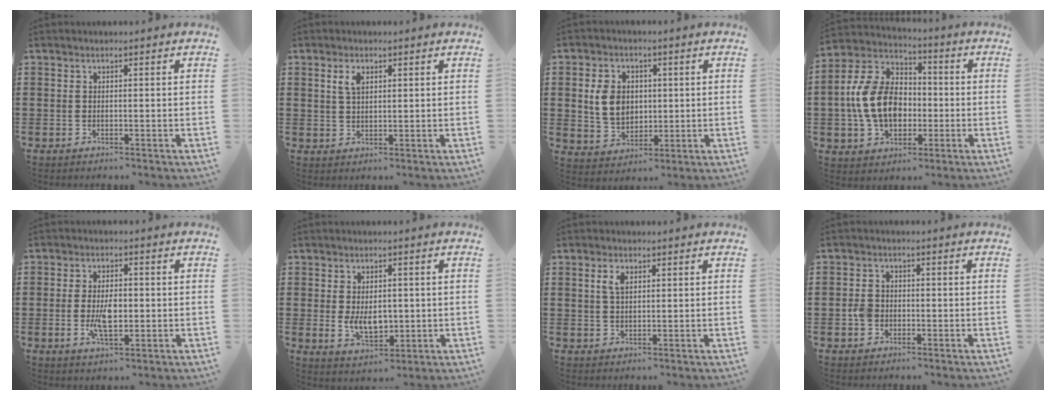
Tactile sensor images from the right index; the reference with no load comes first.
{"total": 2.6, "force": [1.3, 1.3, 1.9], "torque": [-0.042, 0.005, 0.022]}
{"total": 6.7, "force": [0.9, 5.2, 4.2], "torque": [-0.101, 0.008, 0.010]}
{"total": 12.6, "force": [-1.5, 9.0, 8.8], "torque": [-0.218, 0.014, -0.031]}
{"total": 5.3, "force": [-0.7, 2.4, 4.7], "torque": [-0.090, -0.004, -0.017]}
{"total": 5.6, "force": [-0.1, 3.5, 4.3], "torque": [-0.060, 0.000, -0.005]}
{"total": 2.6, "force": [1.0, 1.3, 2.0], "torque": [-0.044, 0.007, 0.016]}
{"total": 2.8, "force": [-0.8, 2.3, 1.4], "torque": [-0.037, 0.003, -0.019]}